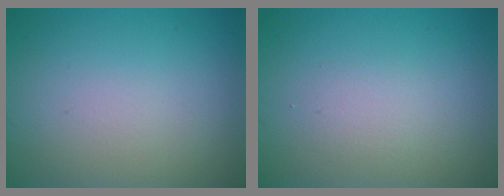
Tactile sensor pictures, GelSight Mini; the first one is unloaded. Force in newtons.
{"total": 1.3, "press": 1.3, "slide": 0.1}